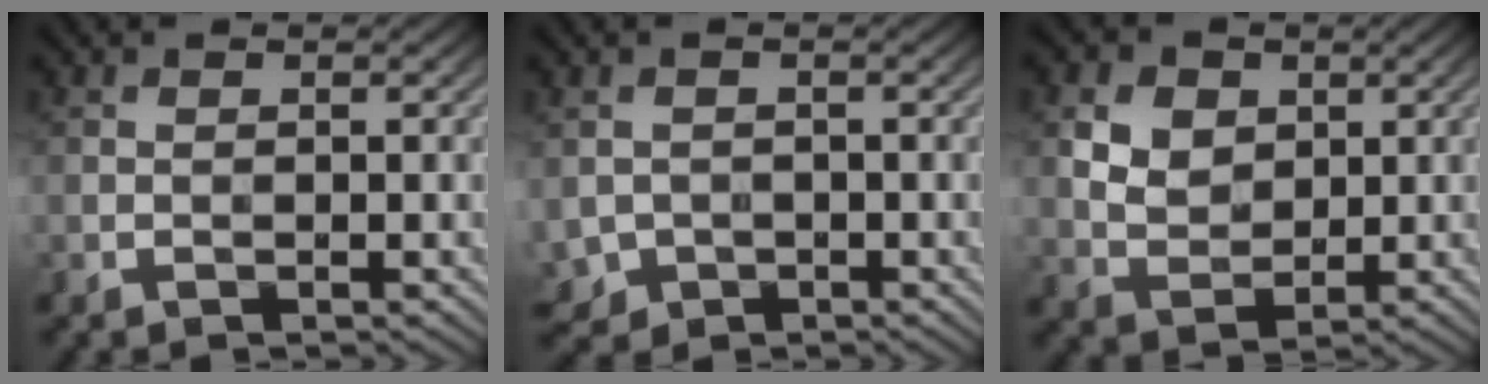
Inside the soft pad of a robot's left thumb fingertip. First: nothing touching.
{"total": 3.0, "force": [-1.0, 2.5, 1.2], "torque": [-0.036, -0.014, -0.021]}
{"total": 5.5, "force": [2.0, 4.2, 3.0], "torque": [-0.076, -0.003, 0.028]}